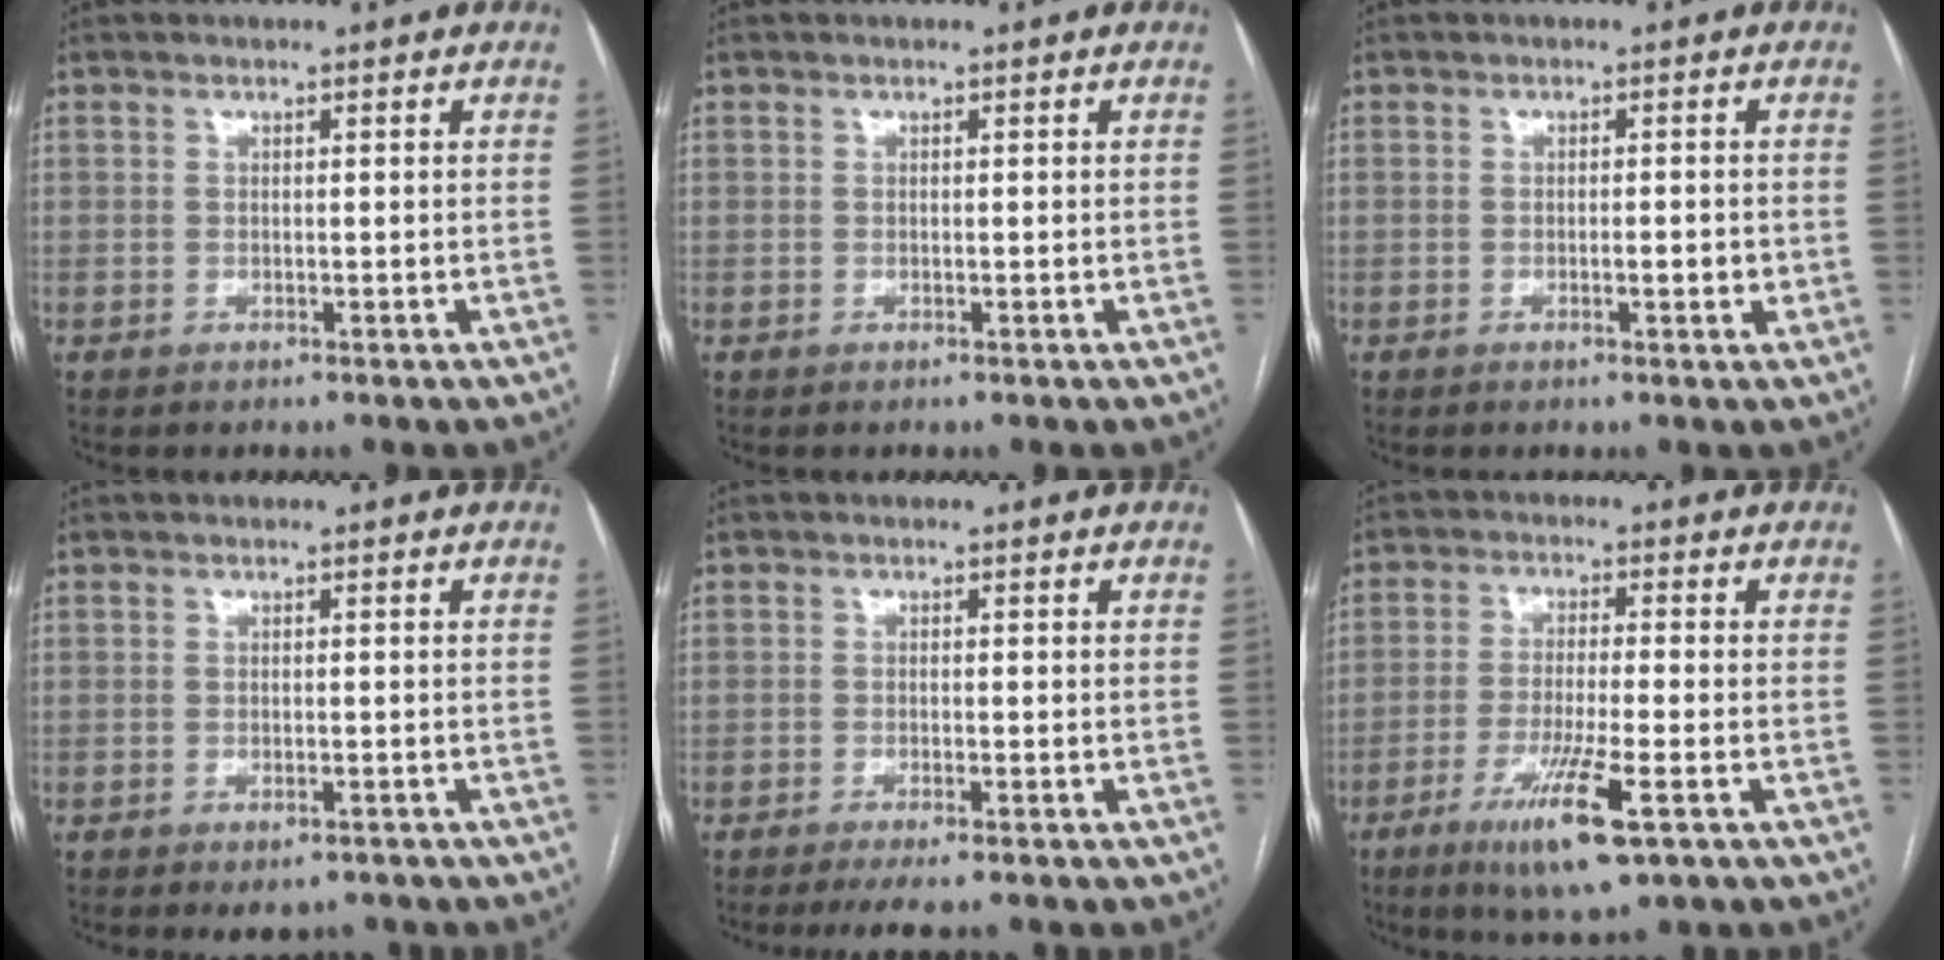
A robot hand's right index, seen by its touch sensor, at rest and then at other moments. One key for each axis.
{"total": 0.0}
{"total": 1.9, "fx": -0.4, "fy": 0.5, "fz": 1.7, "tx": -0.027, "ty": 0.000, "tz": -0.004}
{"total": 2.8, "fx": -2.1, "fy": 1.2, "fz": 1.5, "tx": -0.013, "ty": -0.002, "tz": -0.021}
{"total": 4.4, "fx": -3.5, "fy": 0.4, "fz": 2.6, "tx": -0.032, "ty": -0.007, "tz": -0.051}
{"total": 9.7, "fx": -4.8, "fy": 0.5, "fz": 8.4, "tx": -0.156, "ty": -0.026, "tz": -0.080}